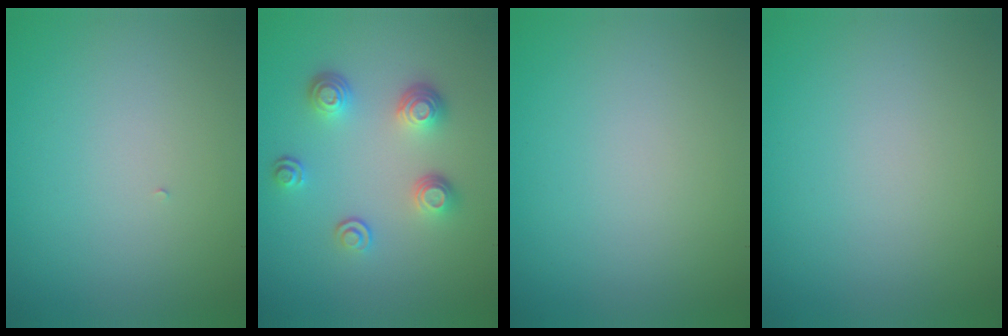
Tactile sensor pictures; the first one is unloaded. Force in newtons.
{"total": 3.6, "press": 2.8, "slide": 2.2}
{"total": 0.0}
{"total": 0.0}